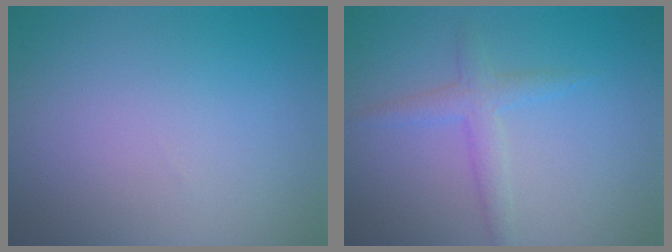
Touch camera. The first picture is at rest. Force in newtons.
{"total": 2.2, "press": 2.2, "slide": 0.1}